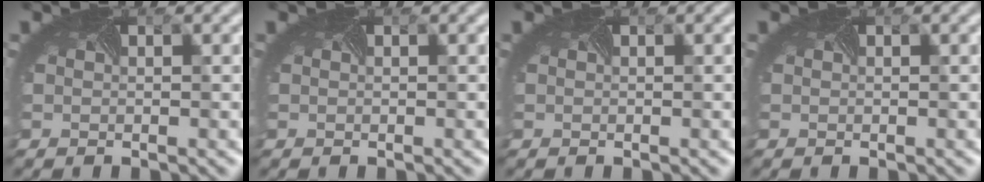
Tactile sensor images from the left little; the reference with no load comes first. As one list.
[{"total": 0.0}, {"total": 0.0}, {"total": 0.0}]